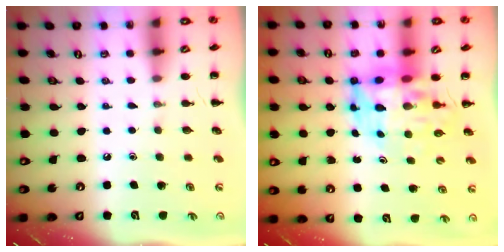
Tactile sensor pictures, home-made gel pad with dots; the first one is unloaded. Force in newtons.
{"total": 11.2, "press": 10.8, "slide": 3.3}